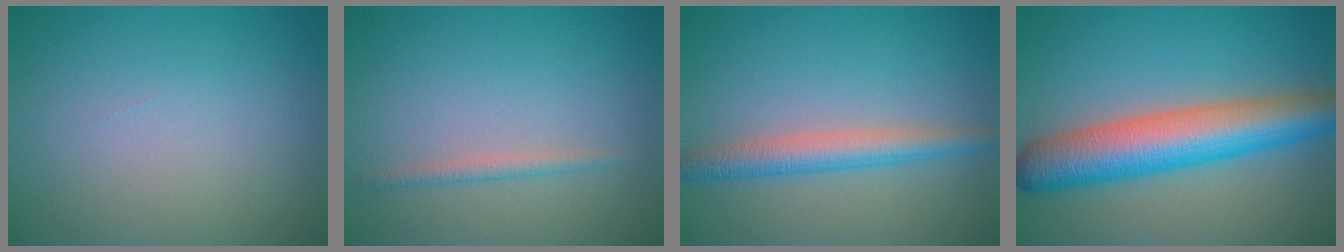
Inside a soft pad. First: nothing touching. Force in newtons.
{"total": 1.2, "press": 1.2, "slide": 0.0}
{"total": 3.4, "press": 3.4, "slide": 0.1}
{"total": 8.9, "press": 8.9, "slide": 0.3}